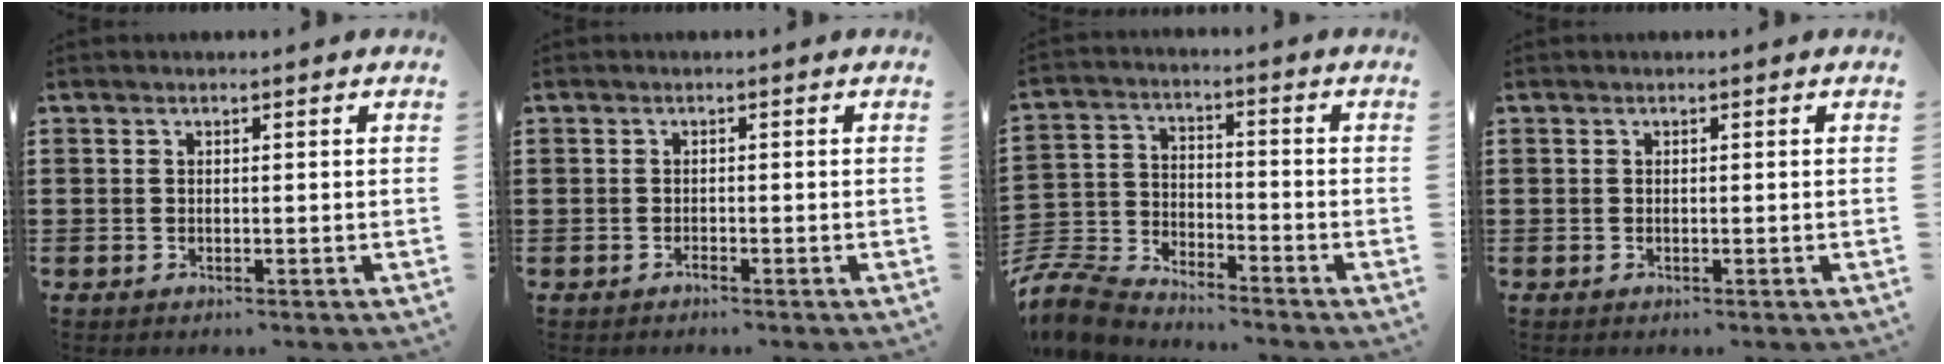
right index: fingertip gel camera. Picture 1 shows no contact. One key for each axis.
{"total": 0.6, "fx": -0.6, "fy": 0.1, "fz": 0.1, "tx": -0.003, "ty": 0.001, "tz": -0.013}
{"total": 7.6, "fx": -7.4, "fy": 1.5, "fz": 1.3, "tx": -0.053, "ty": 0.002, "tz": -0.156}
{"total": 0.0}